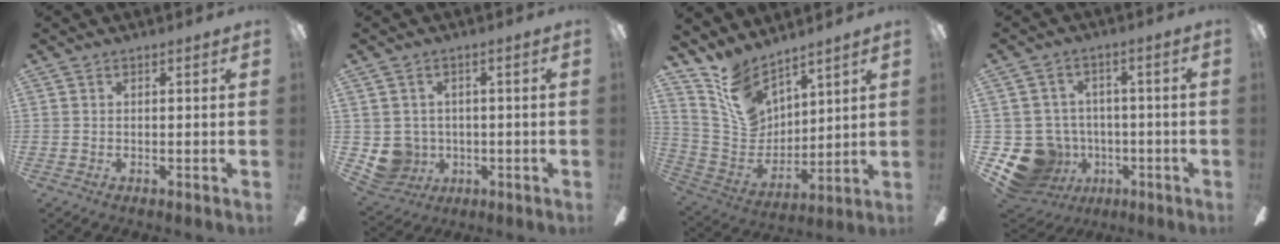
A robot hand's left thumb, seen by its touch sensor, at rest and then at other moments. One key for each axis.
{"total": 4.5, "fx": 0.6, "fy": 4.4, "fz": 0.8, "tx": -0.025, "ty": 0.001, "tz": 0.014}
{"total": 13.2, "fx": 9.8, "fy": 7.3, "fz": 4.9, "tx": -0.114, "ty": -0.058, "tz": 0.195}
{"total": 13.5, "fx": -5.1, "fy": 11.5, "fz": 5.1, "tx": -0.133, "ty": 0.030, "tz": -0.078}